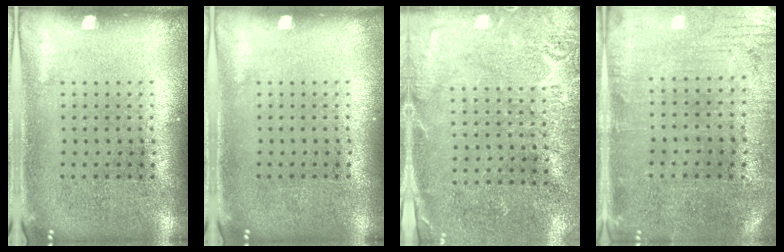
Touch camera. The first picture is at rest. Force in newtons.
{"total": 0.0}
{"total": 2.7, "press": 2.7, "slide": 0.7}
{"total": 0.6, "press": 0.4, "slide": 0.5}